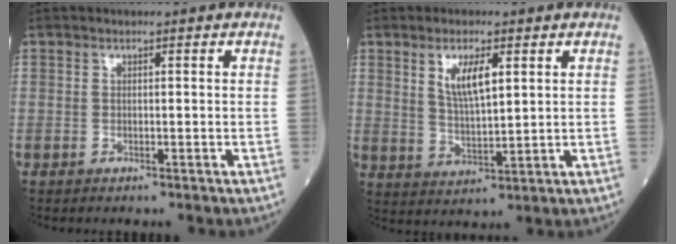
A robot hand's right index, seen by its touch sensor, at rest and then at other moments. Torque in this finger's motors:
{"motor_torque": [0.24, 0.22, 0.14, 0.08]}